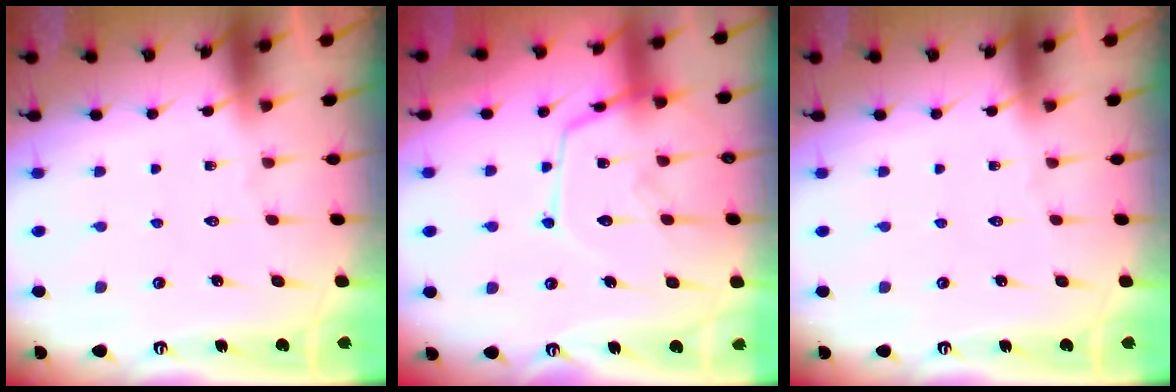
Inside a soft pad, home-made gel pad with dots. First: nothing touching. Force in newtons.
{"total": 14.9, "press": 14.8, "slide": 1.3}
{"total": 0.0}